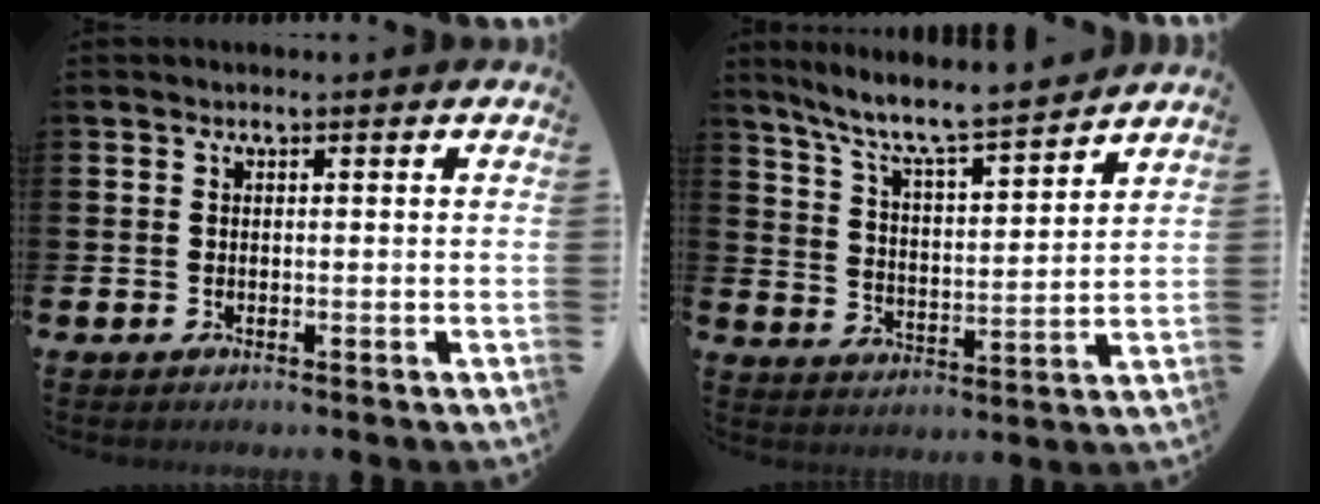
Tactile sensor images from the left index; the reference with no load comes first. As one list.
[{"total": 8.4, "force": [7.8, 0.8, 3.3], "torque": [-0.088, -0.058, 0.131]}]